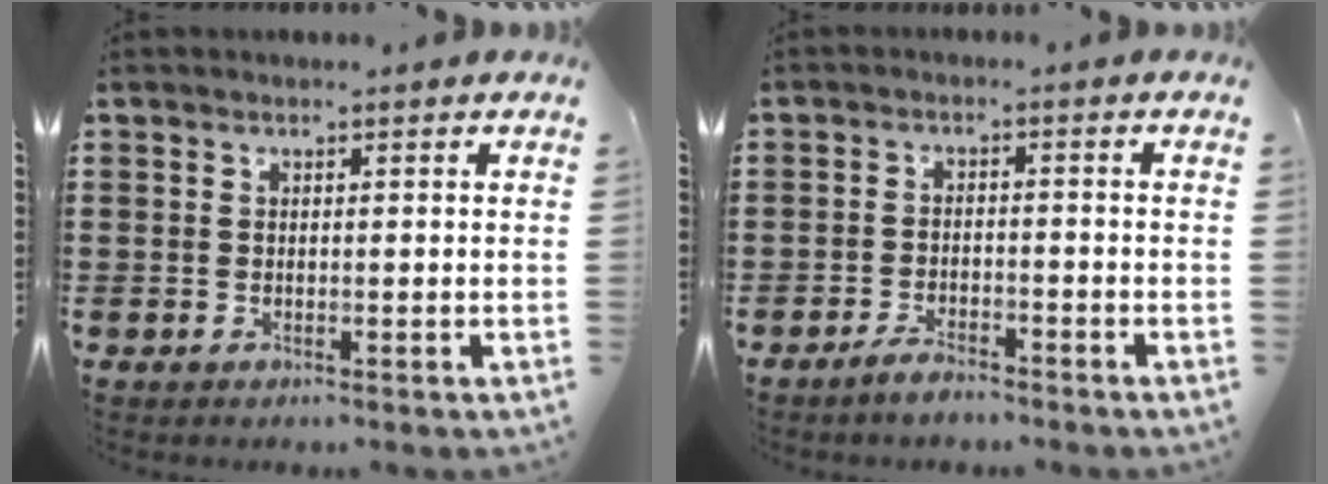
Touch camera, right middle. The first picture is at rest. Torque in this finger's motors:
{"motor_torque": [1.09, -0.19, 0.11, 0.06]}